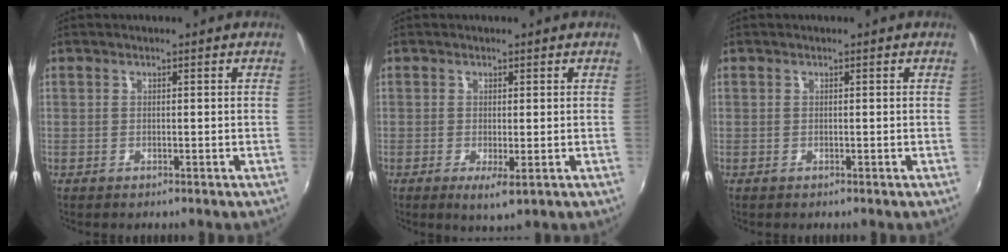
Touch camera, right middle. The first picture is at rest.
{"total": 2.7, "force": [-0.5, 0.3, 2.6], "torque": [-0.049, -0.011, -0.006]}
{"total": 0.0}